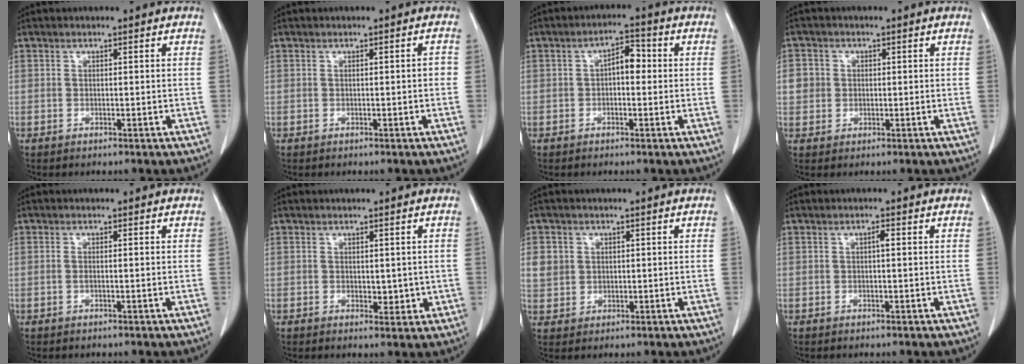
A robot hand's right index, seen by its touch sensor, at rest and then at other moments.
{"total": 0.9, "force": [-0.2, 0.2, 0.9], "torque": [-0.009, 0.002, 0.000]}
{"total": 4.0, "force": [0.1, 1.9, 3.5], "torque": [-0.055, 0.018, -0.002]}
{"total": 3.3, "force": [0.4, 3.2, 0.6], "torque": [-0.002, 0.010, 0.010]}
{"total": 0.6, "force": [-0.1, 0.1, 0.6], "torque": [-0.010, 0.002, 0.001]}
{"total": 2.3, "force": [0.1, 1.6, 1.7], "torque": [-0.018, -0.002, 0.010]}
{"total": 4.4, "force": [1.2, 4.1, 1.0], "torque": [-0.019, 0.008, 0.031]}
{"total": 0.9, "force": [0.1, 0.2, 0.9], "torque": [-0.016, 0.003, 0.001]}